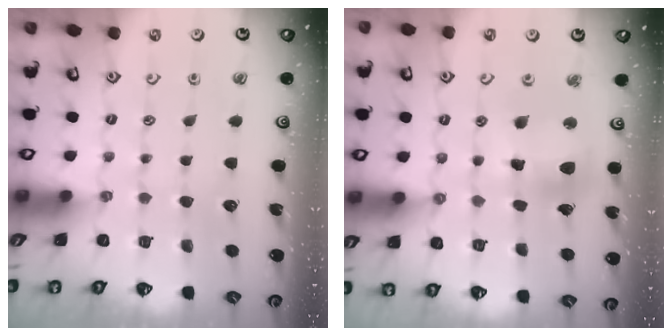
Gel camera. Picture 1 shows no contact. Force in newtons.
{"total": 11.6, "press": 11.4, "slide": 2.0}